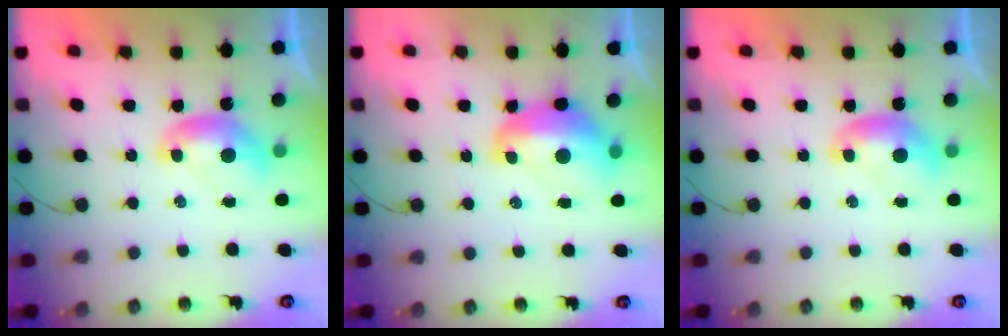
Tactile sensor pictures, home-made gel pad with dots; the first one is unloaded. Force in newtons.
{"total": 4.9, "press": 4.8, "slide": 1.0}
{"total": 0.0}